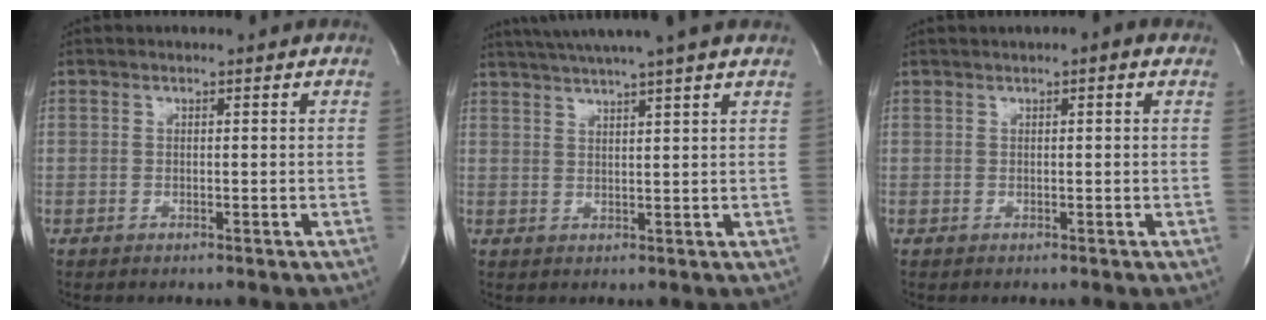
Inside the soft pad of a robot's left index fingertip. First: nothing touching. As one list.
[{"total": 11.0, "force": [9.2, -1.0, 6.0], "torque": [-0.106, 0.022, 0.122]}, {"total": 1.4, "force": [0.5, 0.2, 1.3], "torque": [-0.024, 0.006, 0.002]}]